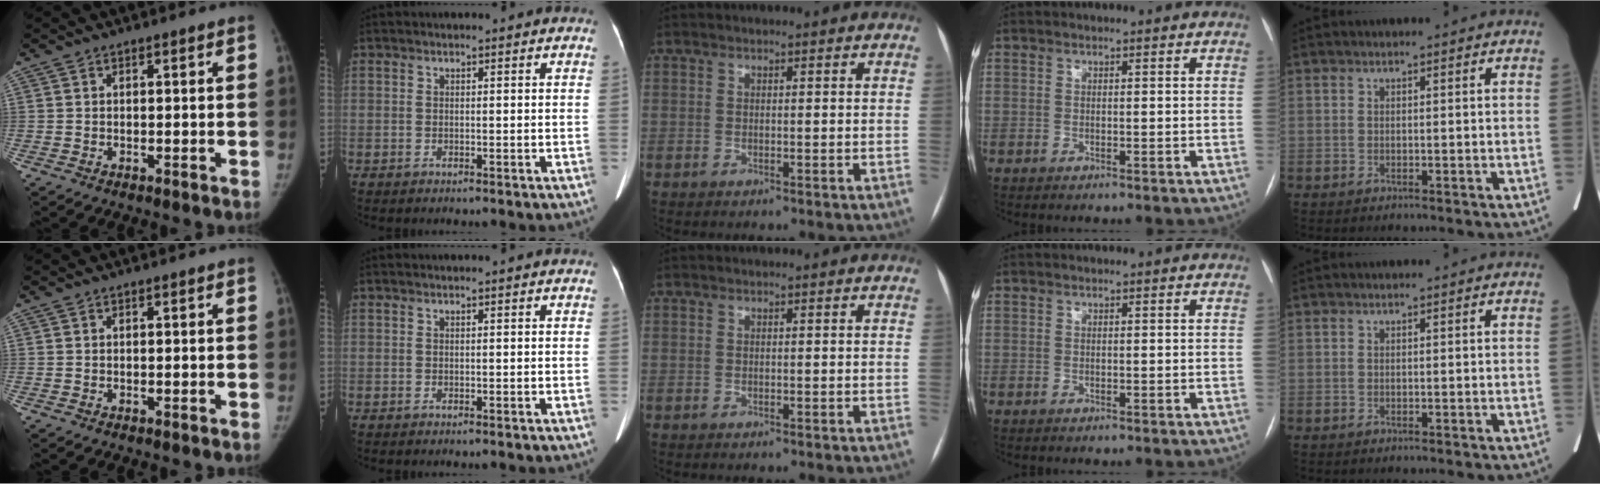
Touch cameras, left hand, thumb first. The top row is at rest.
{}